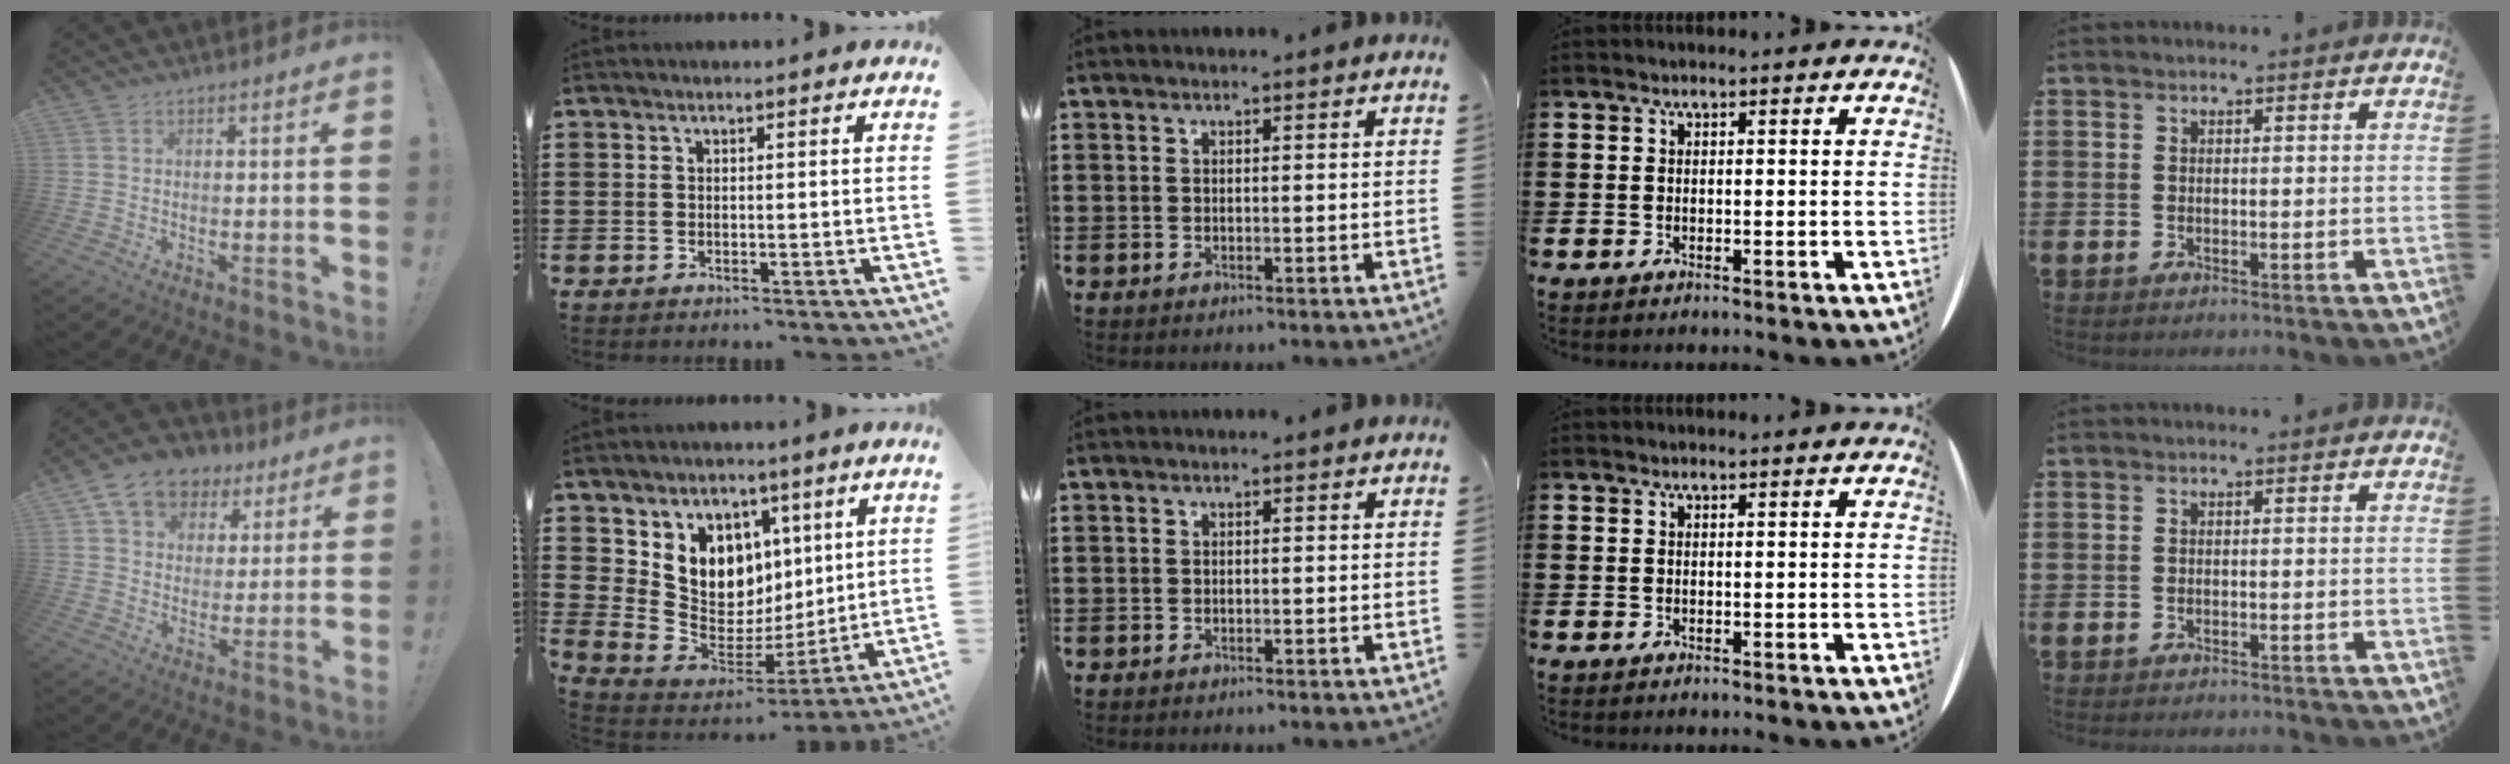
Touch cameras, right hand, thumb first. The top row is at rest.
{"thumb": {"total": 12.1, "force": [6.8, 8.9, 4.7], "torque": [-0.078, -0.032, 0.134]}, "index": {"total": 9.1, "force": [4.3, 7.8, 2.1], "torque": [-0.072, -0.057, 0.086]}}